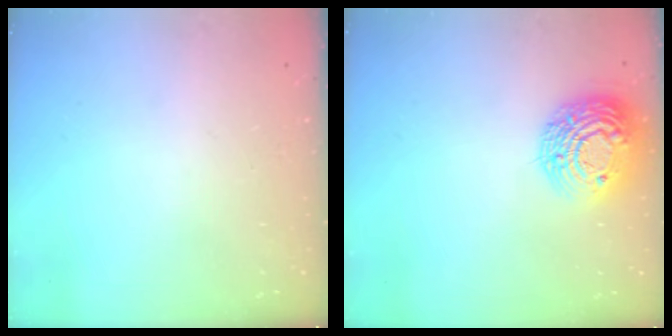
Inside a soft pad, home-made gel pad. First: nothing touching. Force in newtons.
{"total": 15.1, "press": 15.0, "slide": 1.0}